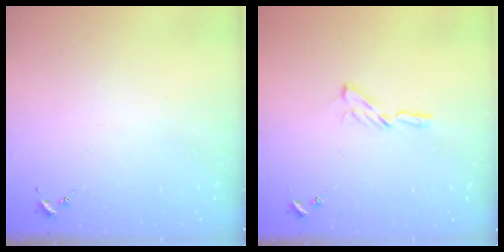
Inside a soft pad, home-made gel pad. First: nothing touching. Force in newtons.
{"total": 4.0, "press": 4.0, "slide": 0.4}